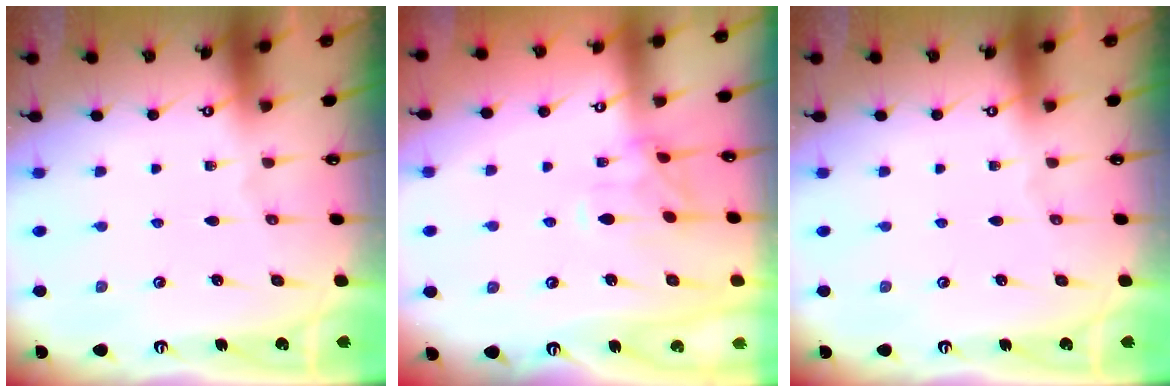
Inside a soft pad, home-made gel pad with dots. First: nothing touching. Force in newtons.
{"total": 0.0}
{"total": 0.0}